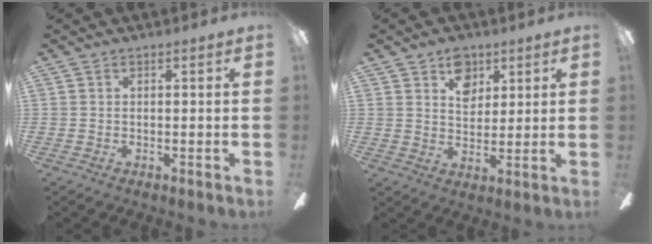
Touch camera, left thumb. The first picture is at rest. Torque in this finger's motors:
{"motor_torque": [0.08, -0.14, -0.37, 0.16, 0.02]}